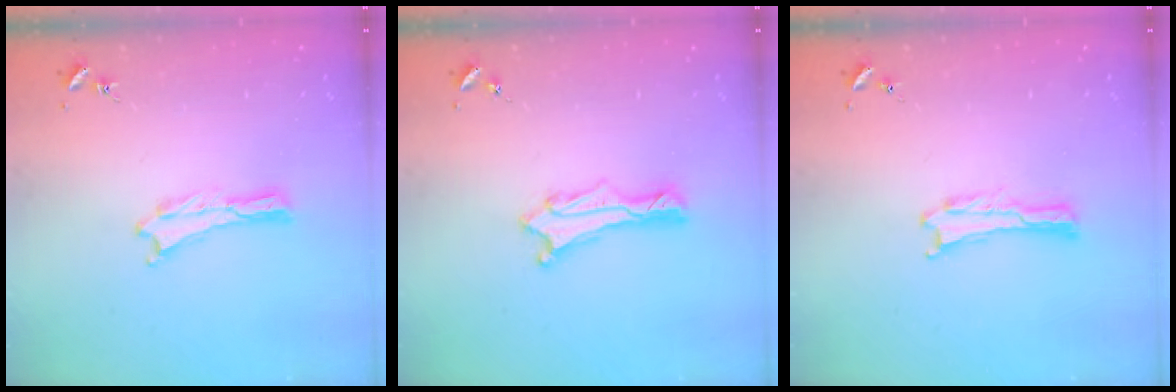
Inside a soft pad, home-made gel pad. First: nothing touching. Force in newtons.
{"total": 1.3, "press": 1.3, "slide": 0.1}
{"total": 0.0}